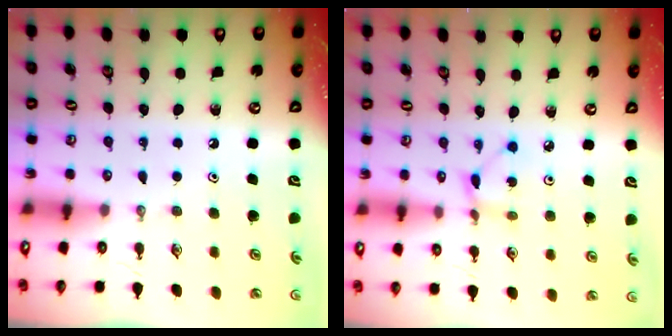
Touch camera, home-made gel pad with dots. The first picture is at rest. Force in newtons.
{"total": 2.2, "press": 2.2, "slide": 0.3}